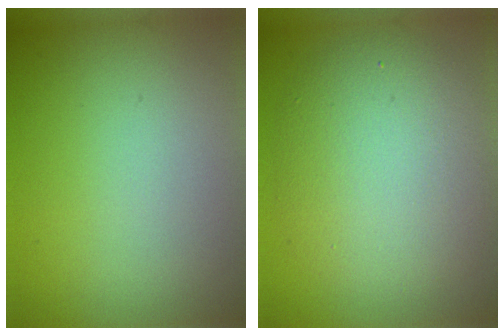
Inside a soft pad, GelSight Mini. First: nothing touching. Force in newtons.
{"total": 7.3, "press": 7.3, "slide": 0.6}